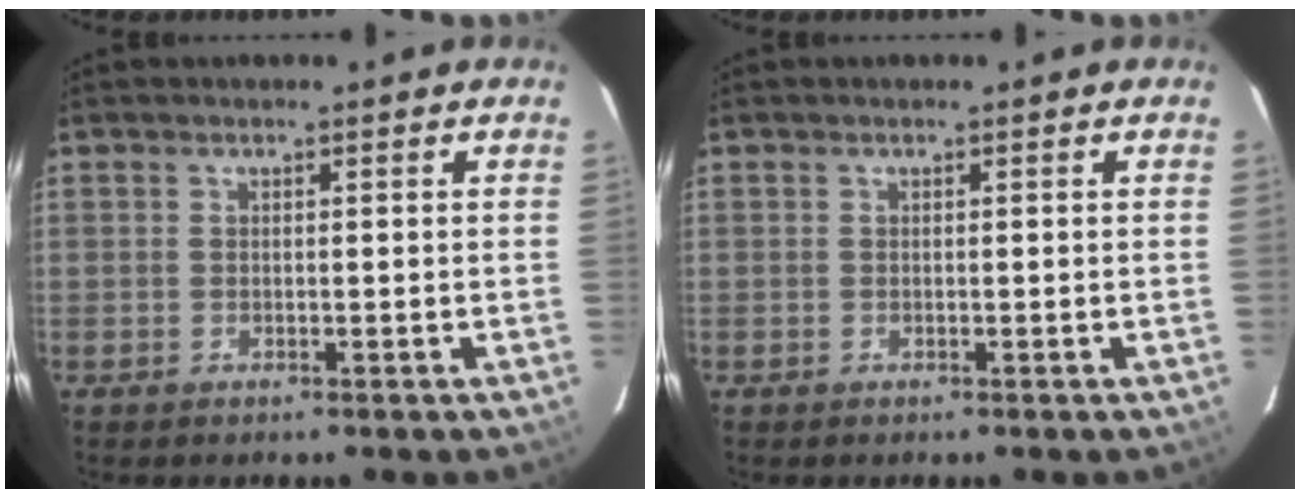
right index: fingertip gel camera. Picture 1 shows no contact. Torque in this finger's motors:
{"motor_torque": [0.00, 0.00, 0.00, 0.00]}